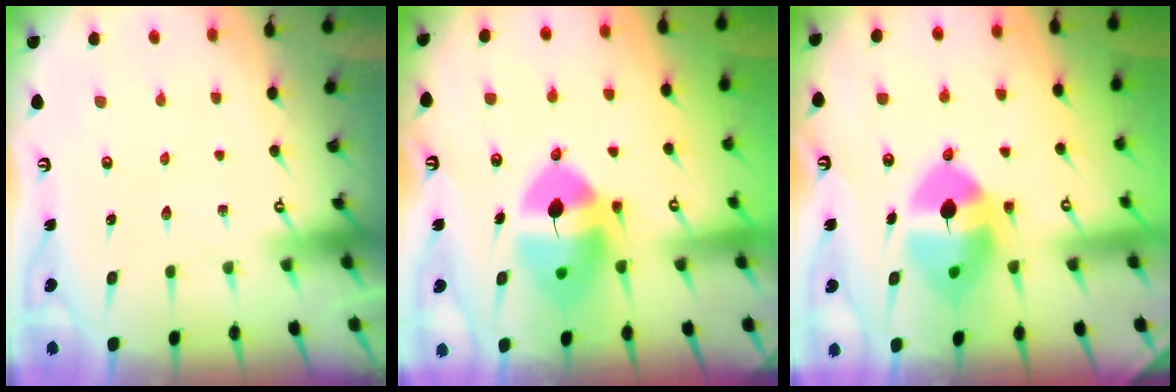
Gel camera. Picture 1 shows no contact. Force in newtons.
{"total": 12.5, "press": 12.4, "slide": 1.9}
{"total": 12.9, "press": 12.8, "slide": 1.6}